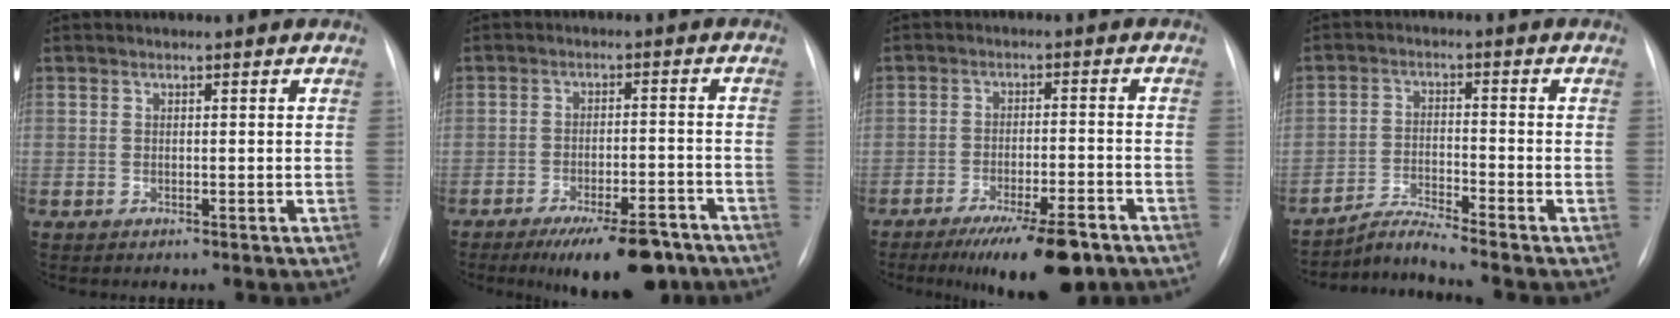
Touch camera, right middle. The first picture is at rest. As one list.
[{"total": 11.6, "force": [-8.9, 3.2, 6.7], "torque": [-0.091, -0.001, -0.133]}, {"total": 11.6, "force": [-8.4, 2.3, 7.7], "torque": [-0.114, -0.019, -0.131]}, {"total": 4.6, "force": [-4.1, -2.0, -0.1], "torque": [-0.018, -0.020, -0.080]}]